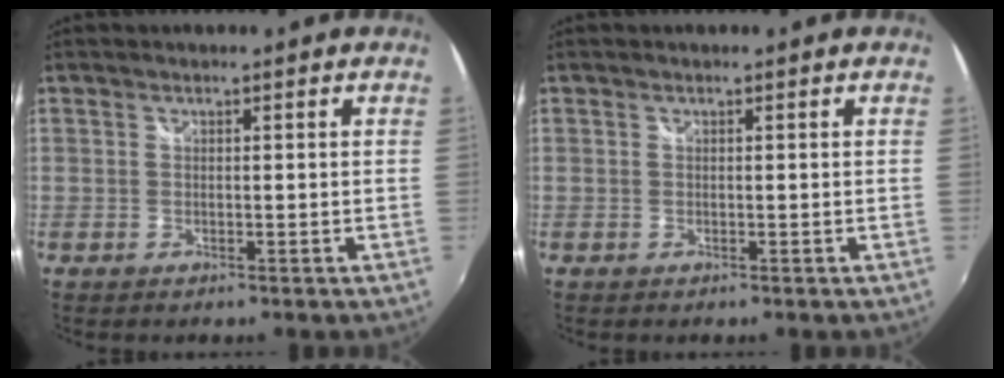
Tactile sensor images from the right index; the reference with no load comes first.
{"total": 0.0}